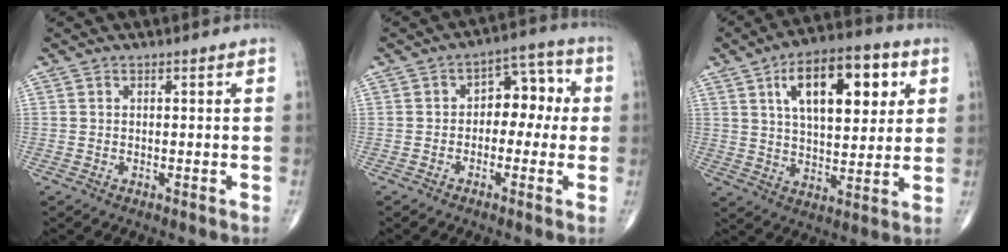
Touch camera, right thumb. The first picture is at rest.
{"total": 7.8, "force": [-0.2, 5.2, 5.8], "torque": [-0.040, 0.035, -0.015]}
{"total": 17.9, "force": [6.4, 8.4, 14.4], "torque": [-0.190, -0.007, 0.101]}